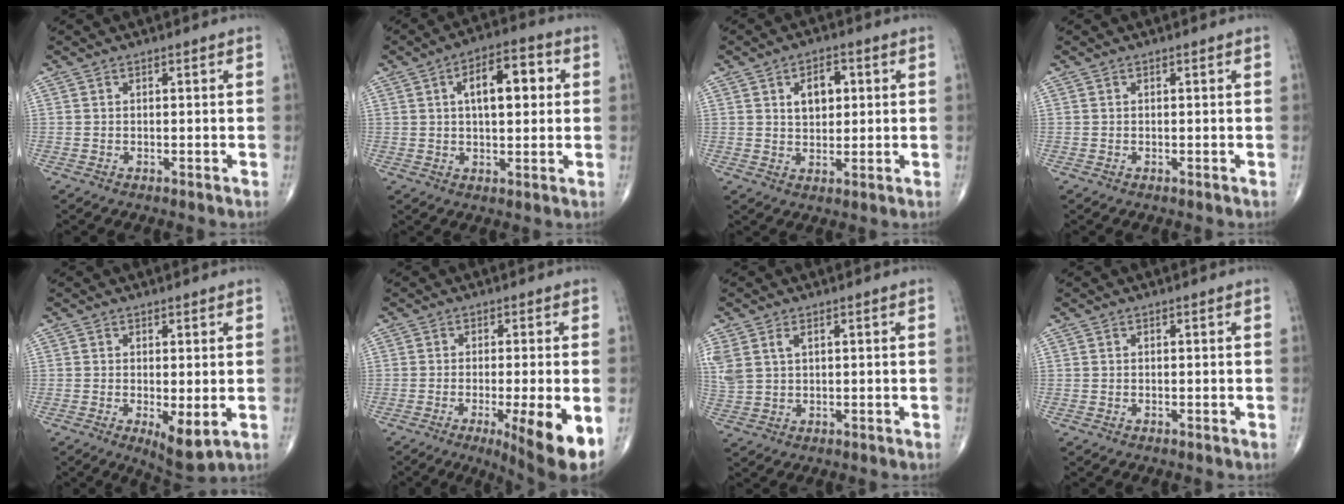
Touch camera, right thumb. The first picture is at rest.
{"total": 10.8, "force": [2.4, 5.0, 9.2], "torque": [-0.118, 0.014, 0.030]}
{"total": 6.1, "force": [1.7, 3.9, 4.4], "torque": [-0.048, -0.002, 0.027]}
{"total": 0.0}
{"total": 5.4, "force": [-0.9, 1.8, 5.0], "torque": [-0.079, -0.018, -0.009]}
{"total": 11.4, "force": [-4.1, 1.4, 10.6], "torque": [-0.140, -0.023, -0.058]}
{"total": 7.0, "force": [2.6, 4.4, 4.7], "torque": [-0.126, 0.006, 0.063]}
{"total": 0.0}